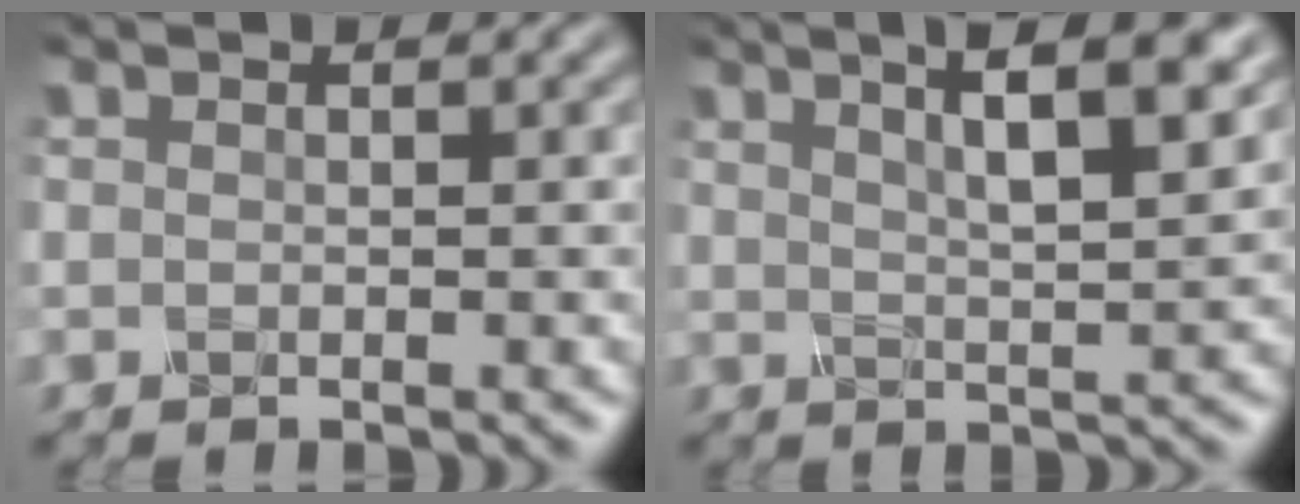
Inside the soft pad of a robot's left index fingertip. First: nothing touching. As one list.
[{"total": 7.9, "force": [3.9, 2.1, 6.5], "torque": [-0.069, 0.029, 0.039]}]